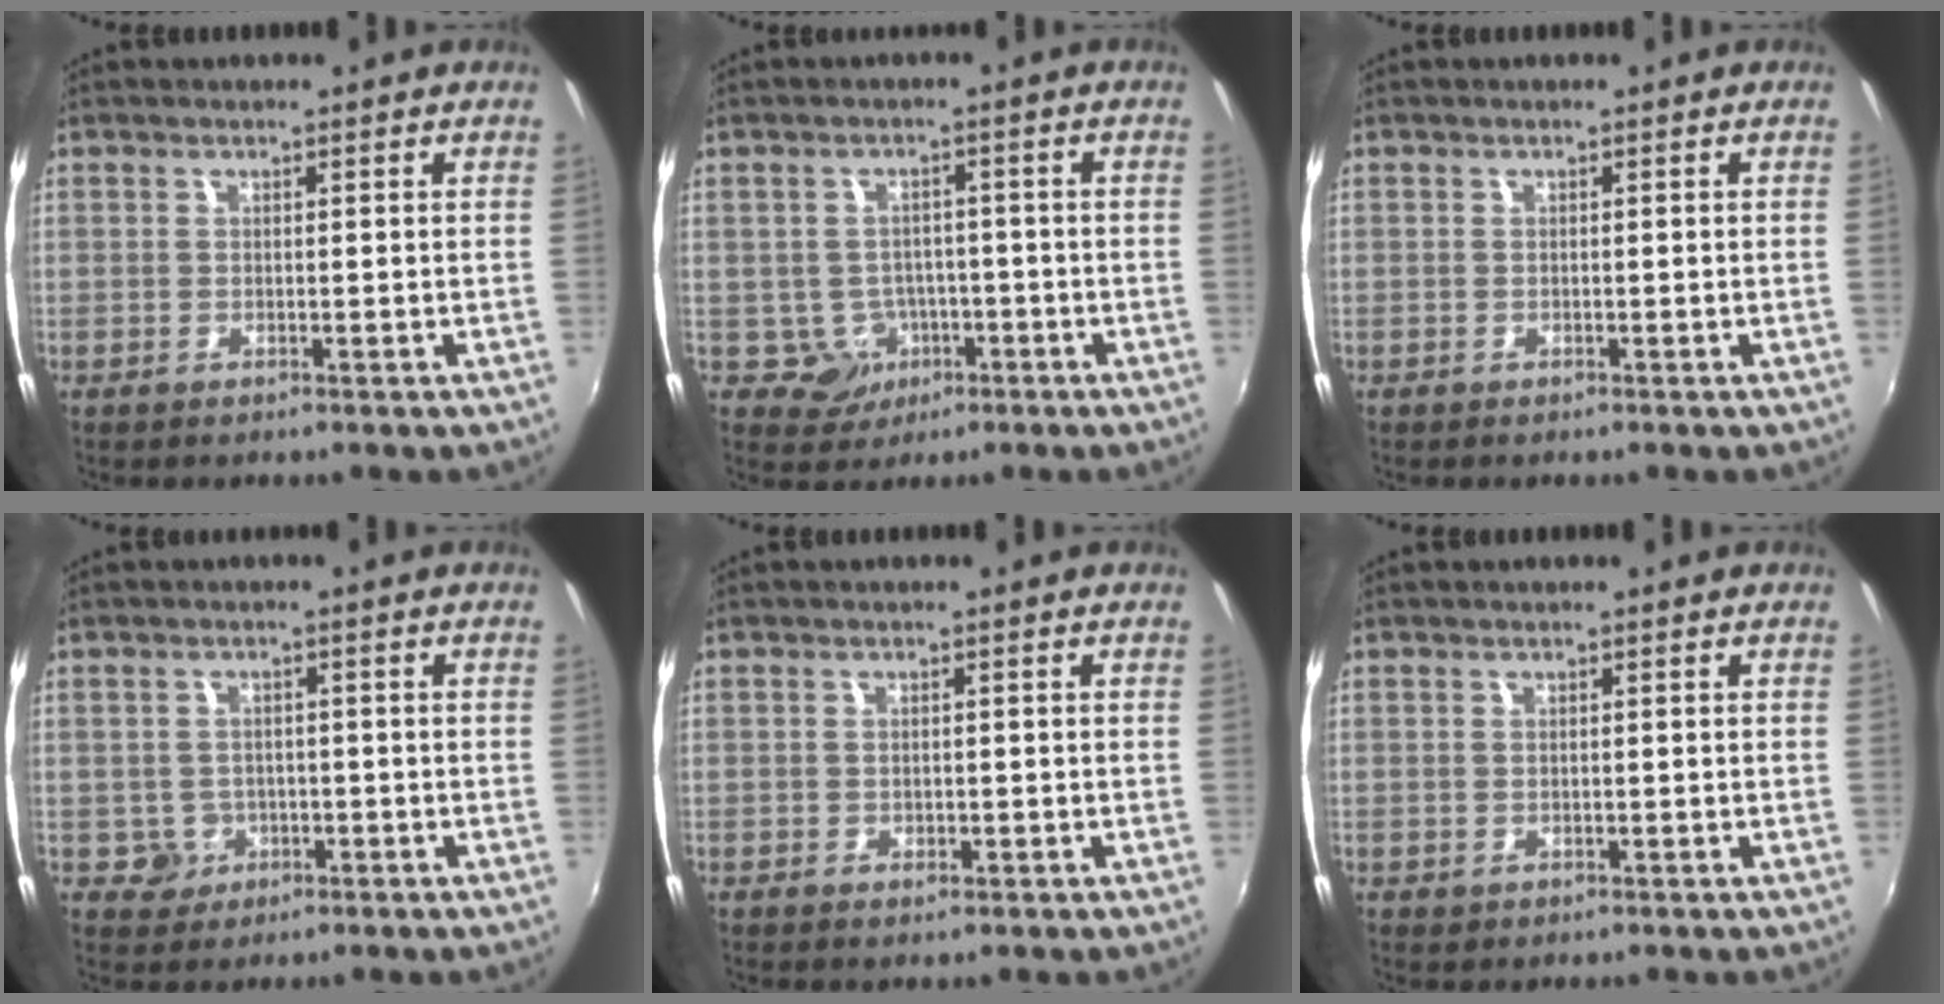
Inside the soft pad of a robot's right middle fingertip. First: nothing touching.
{"total": 5.2, "force": [-2.0, 4.8, 0.8], "torque": [-0.027, 0.013, -0.016]}
{"total": 0.0}
{"total": 3.8, "force": [-1.2, 3.5, 0.4], "torque": [-0.016, 0.006, -0.015]}
{"total": 1.2, "force": [-0.6, 0.9, 0.5], "torque": [-0.009, -0.004, -0.011]}
{"total": 0.5, "force": [-0.2, 0.5, 0.1], "torque": [0.000, -0.003, -0.003]}